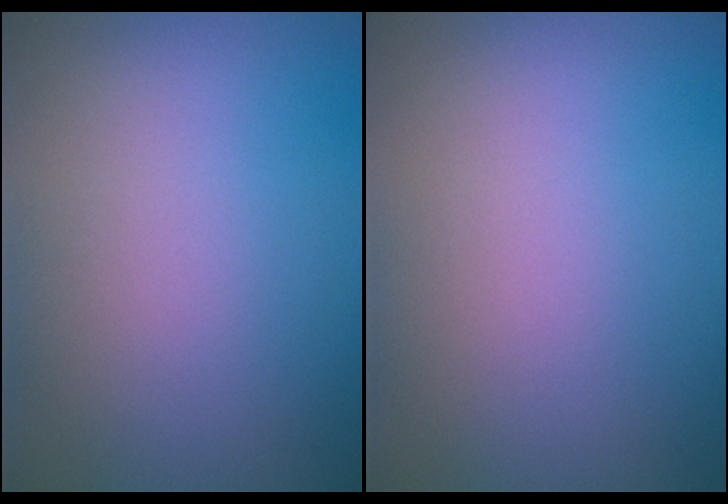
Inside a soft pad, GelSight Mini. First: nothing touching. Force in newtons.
{"total": 0.0}